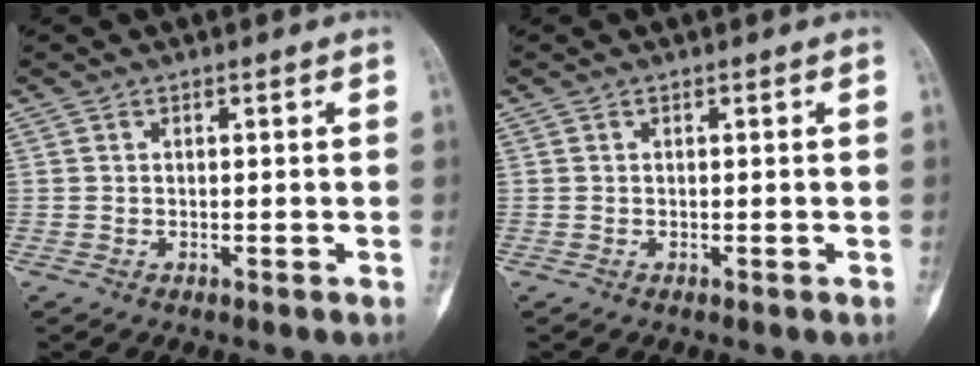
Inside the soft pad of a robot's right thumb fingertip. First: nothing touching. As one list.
[{"total": 0.0}]